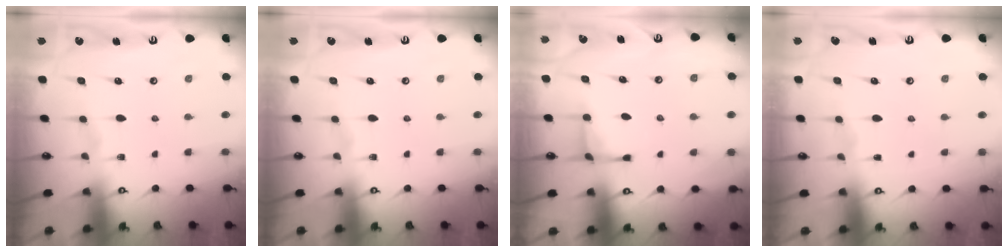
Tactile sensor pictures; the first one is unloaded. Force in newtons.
{"total": 0.0}
{"total": 2.6, "press": 2.5, "slide": 0.8}
{"total": 1.2, "press": 1.2, "slide": 0.1}